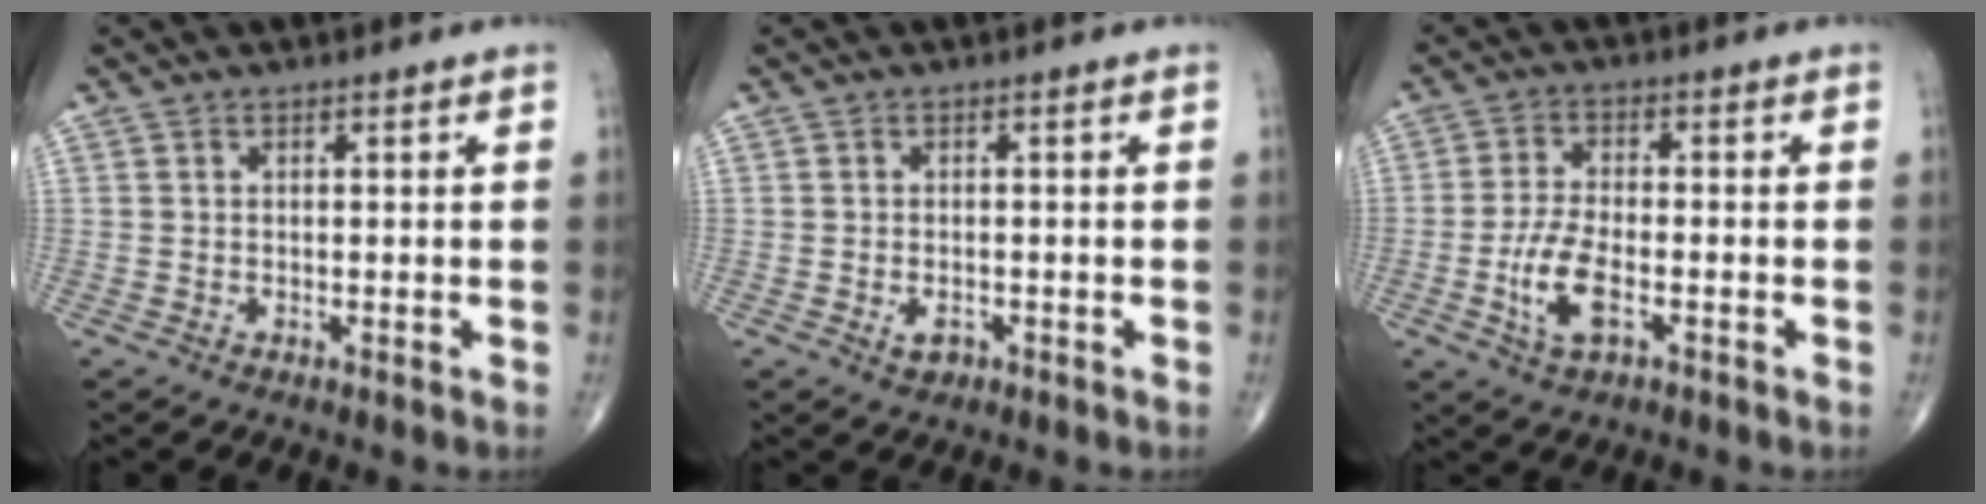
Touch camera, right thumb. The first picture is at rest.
{"total": 2.1, "force": [-0.9, 1.3, 1.4], "torque": [-0.020, 0.002, -0.011]}
{"total": 7.5, "force": [-2.5, 3.2, 6.2], "torque": [-0.130, 0.011, -0.047]}